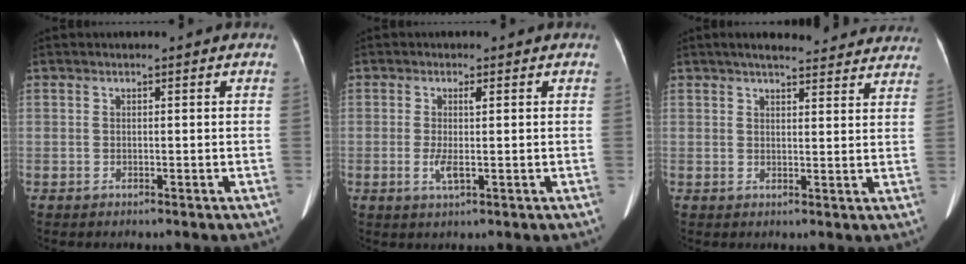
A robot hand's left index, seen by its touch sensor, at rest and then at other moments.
{"total": 3.2, "force": [-0.3, 0.6, 3.1], "torque": [-0.065, -0.003, -0.003]}
{"total": 16.3, "force": [14.8, 3.4, 6.2], "torque": [-0.065, 0.028, 0.172]}